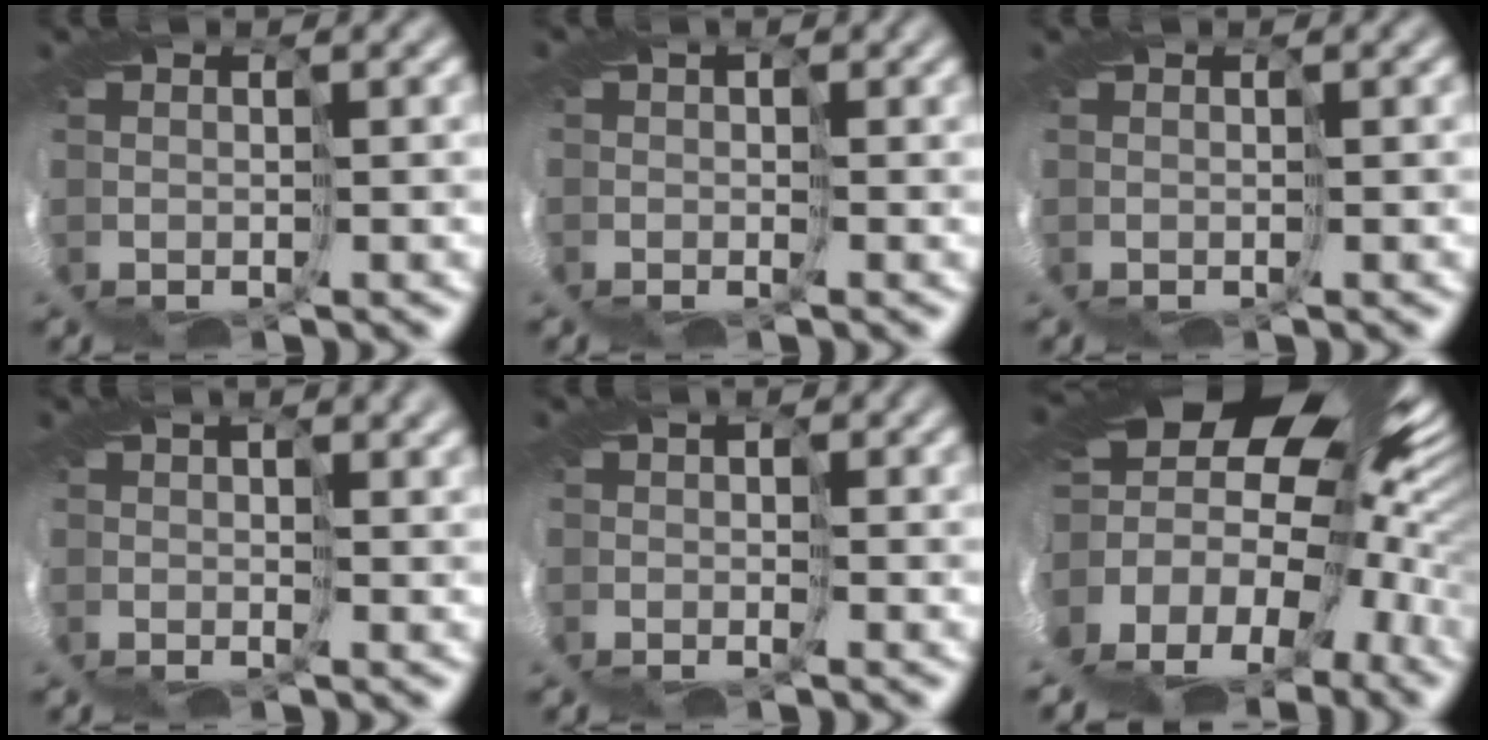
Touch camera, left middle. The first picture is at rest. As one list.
[{"total": 2.1, "force": [0.3, 1.8, 1.2], "torque": [-0.020, 0.004, -0.004]}, {"total": 0.0}, {"total": 2.7, "force": [1.3, 1.7, 1.7], "torque": [-0.040, 0.012, 0.012]}, {"total": 2.3, "force": [0.1, 2.0, 1.2], "torque": [-0.018, 0.003, -0.007]}, {"total": 16.4, "force": [0.1, 10.7, 12.3], "torque": [-0.187, -0.006, -0.022]}]